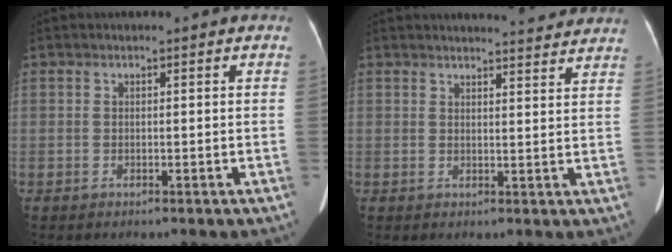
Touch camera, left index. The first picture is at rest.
{"total": 10.4, "force": [10.0, 1.0, 2.9], "torque": [-0.031, -0.005, 0.104]}